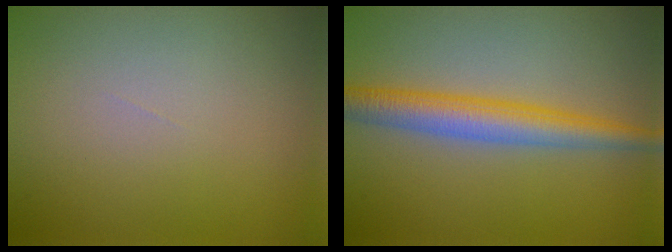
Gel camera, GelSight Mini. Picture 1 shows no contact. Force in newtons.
{"total": 4.4, "press": 4.4, "slide": 0.1}